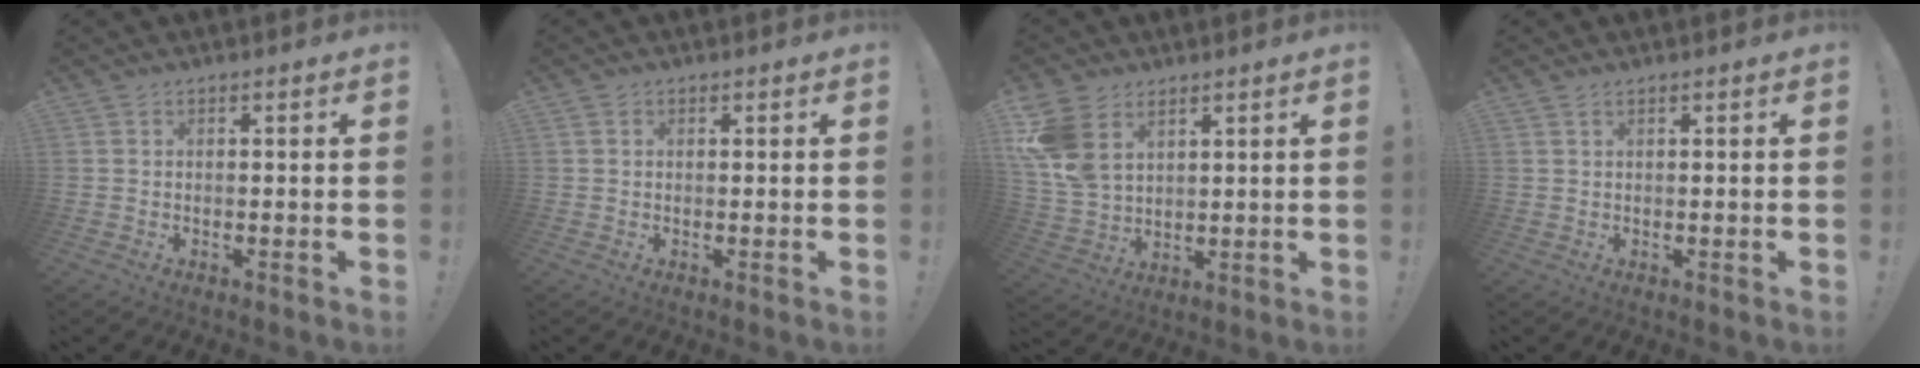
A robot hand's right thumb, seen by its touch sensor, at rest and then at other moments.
{"total": 0.9, "force": [0.4, 0.7, 0.3], "torque": [-0.002, 0.000, 0.006]}
{"total": 11.3, "force": [5.7, 7.6, 6.1], "torque": [-0.119, -0.022, 0.116]}
{"total": 1.0, "force": [0.7, 0.2, 0.7], "torque": [-0.020, 0.003, 0.014]}